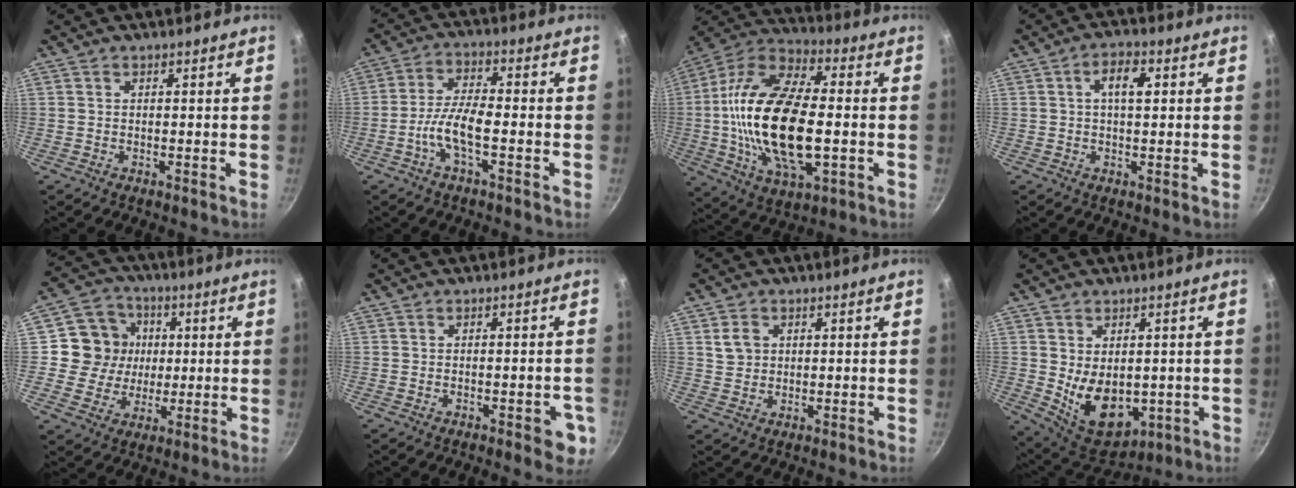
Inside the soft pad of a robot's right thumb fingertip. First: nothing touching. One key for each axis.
{"total": 7.5, "fx": -2.7, "fy": 2.4, "fz": 6.6, "tx": -0.135, "ty": 0.026, "tz": -0.060}
{"total": 25.2, "fx": -1.8, "fy": 12.1, "fz": 22.0, "tx": -0.424, "ty": 0.021, "tz": -0.039}
{"total": 5.2, "fx": 1.1, "fy": 2.4, "fz": 4.4, "tx": -0.070, "ty": 0.009, "tz": 0.012}
{"total": 11.1, "fx": 1.3, "fy": 10.6, "fz": 3.2, "tx": -0.022, "ty": 0.010, "tz": 0.011}
{"total": 5.5, "fx": -2.2, "fy": 2.1, "fz": 4.6, "tx": -0.040, "ty": 0.006, "tz": -0.025}
{"total": 3.5, "fx": 1.1, "fy": 2.9, "fz": 1.7, "tx": -0.016, "ty": 0.002, "tz": 0.022}
{"total": 12.3, "fx": -0.8, "fy": 8.3, "fz": 9.0, "tx": -0.113, "ty": -0.023, "tz": 0.015}